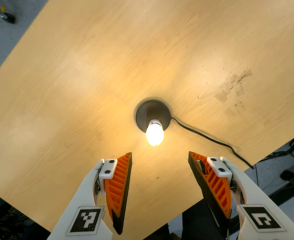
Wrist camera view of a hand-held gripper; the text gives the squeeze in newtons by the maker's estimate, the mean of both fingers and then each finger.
{"total": 0.0}